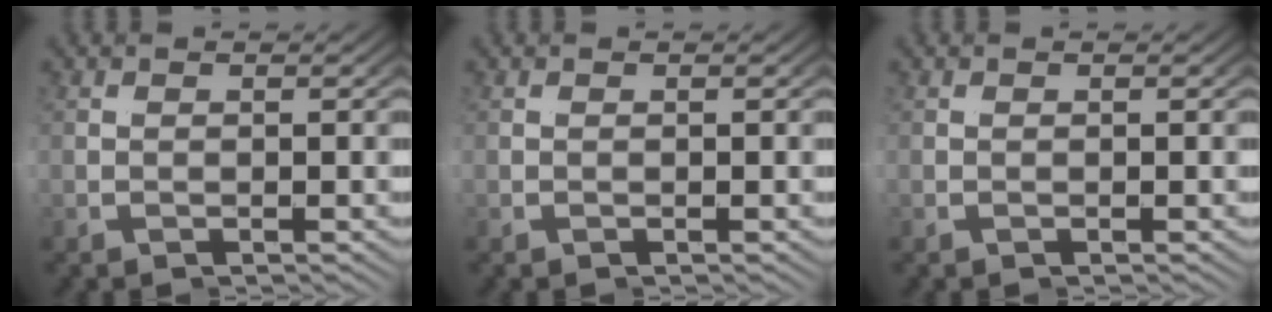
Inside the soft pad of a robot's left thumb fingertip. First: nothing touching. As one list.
[{"total": 0.0}, {"total": 0.0}]